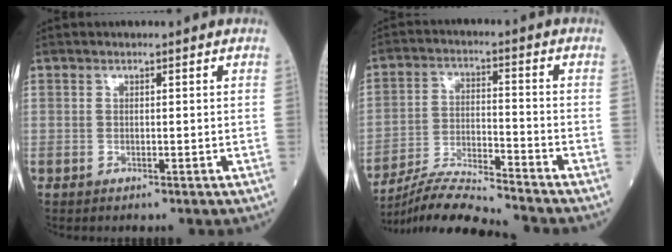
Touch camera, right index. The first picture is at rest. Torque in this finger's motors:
{"motor_torque": [-0.23, -0.34, 0.09, 0.02]}